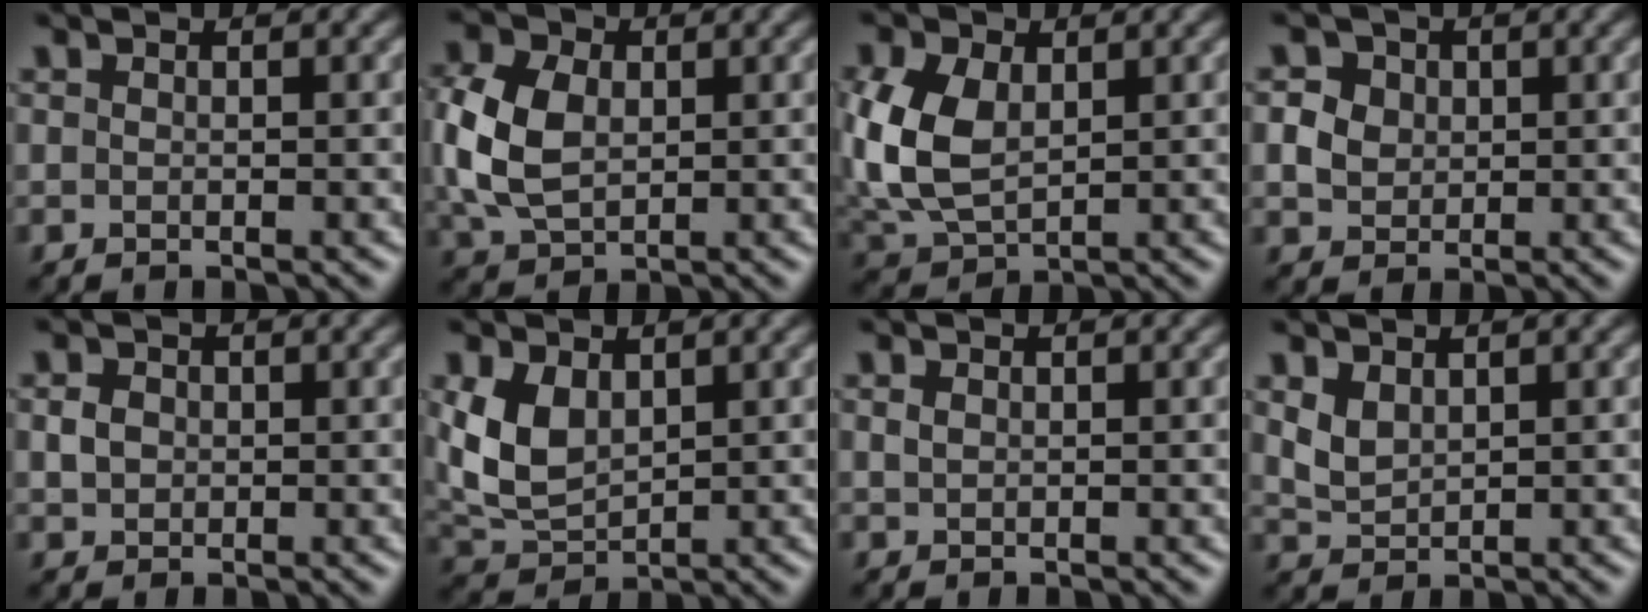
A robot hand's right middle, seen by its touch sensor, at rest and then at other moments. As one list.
[{"total": 6.5, "force": [0.5, 4.7, 4.5], "torque": [-0.113, 0.005, 0.007]}, {"total": 6.8, "force": [0.8, 4.5, 5.0], "torque": [-0.128, 0.002, 0.018]}, {"total": 3.3, "force": [0.8, 2.8, 1.4], "torque": [-0.030, 0.008, 0.019]}, {"total": 1.5, "force": [0.0, 1.3, 0.7], "torque": [-0.013, 0.001, -0.003]}, {"total": 4.6, "force": [1.1, 3.0, 3.4], "torque": [-0.083, -0.002, 0.028]}, {"total": 0.6, "force": [0.2, 0.4, 0.3], "torque": [-0.009, -0.001, 0.004]}, {"total": 2.0, "force": [1.0, 1.3, 1.2], "torque": [-0.031, -0.002, 0.026]}]